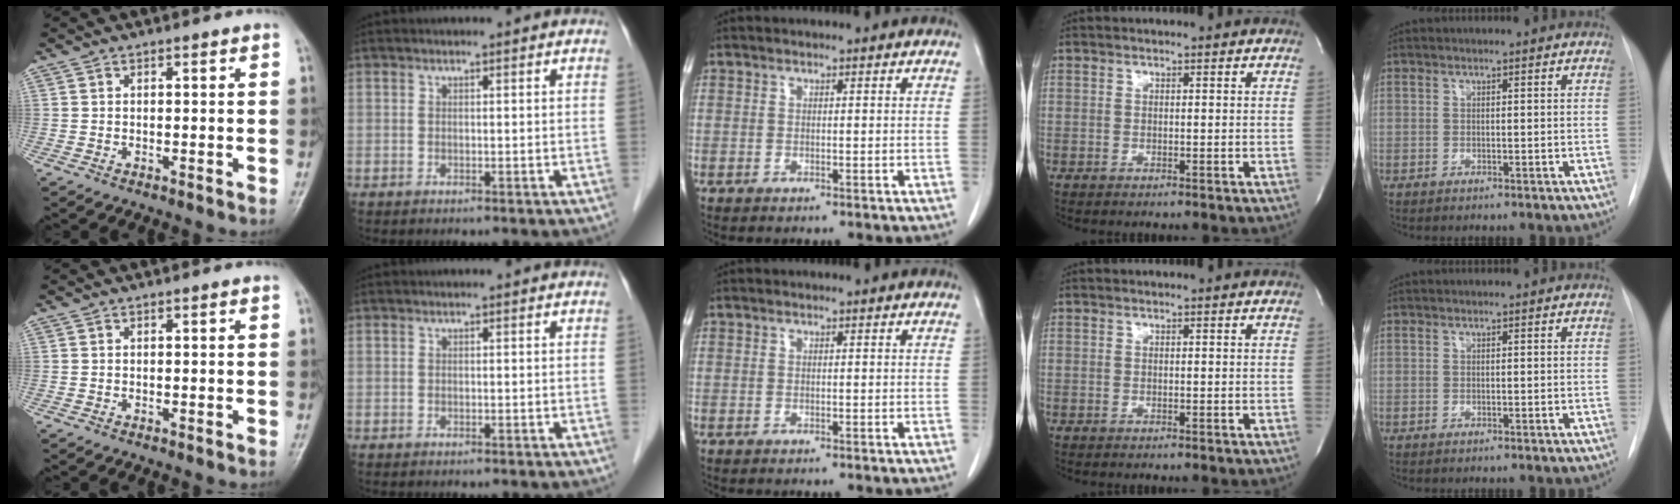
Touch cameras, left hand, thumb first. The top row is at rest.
{}